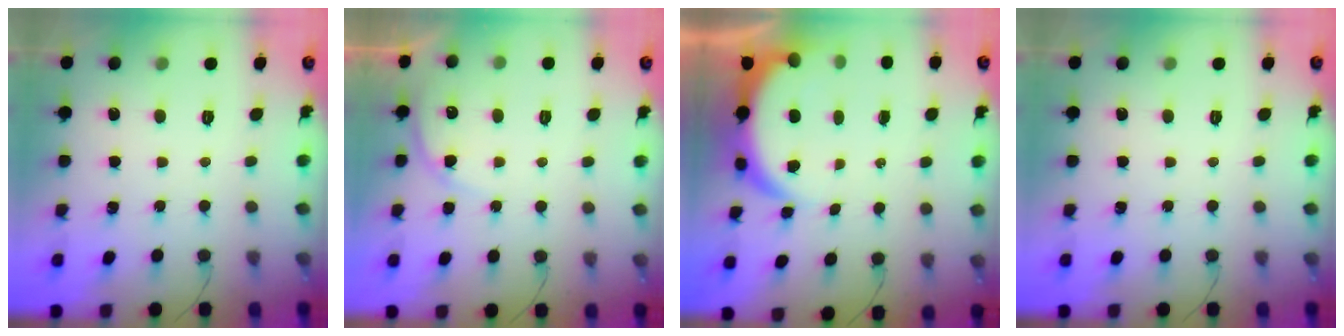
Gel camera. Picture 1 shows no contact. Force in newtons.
{"total": 5.4, "press": 5.3, "slide": 0.6}
{"total": 7.1, "press": 7.1, "slide": 0.9}
{"total": 0.0}